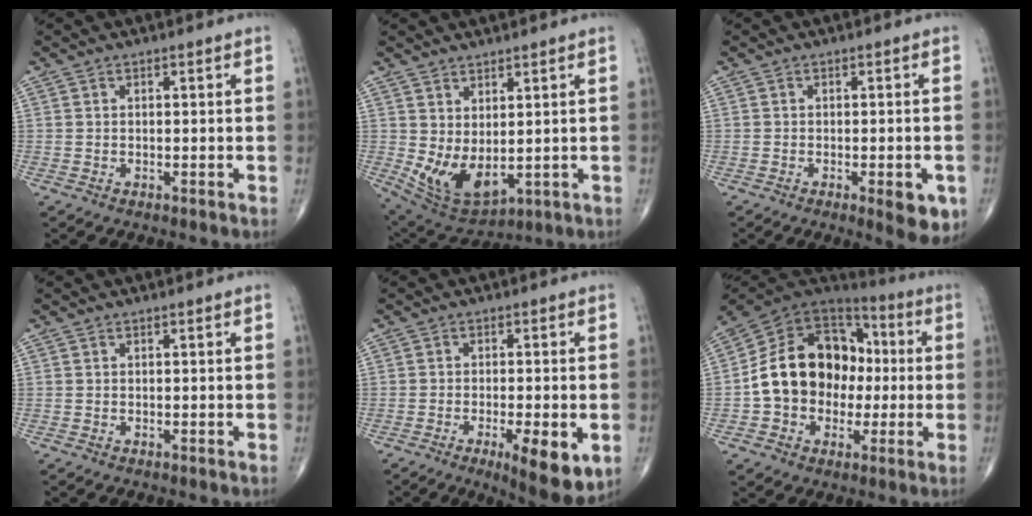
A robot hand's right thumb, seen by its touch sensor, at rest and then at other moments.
{"total": 10.0, "force": [0.4, 5.1, 8.5], "torque": [-0.149, -0.021, 0.035]}
{"total": 6.3, "force": [-2.4, 2.1, 5.4], "torque": [-0.052, -0.004, -0.026]}
{"total": 0.0}
{"total": 10.5, "force": [-3.7, 3.0, 9.3], "torque": [-0.128, -0.013, -0.050]}
{"total": 19.2, "force": [-1.0, 15.0, 11.9], "torque": [-0.166, 0.044, -0.019]}